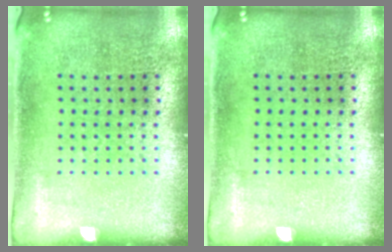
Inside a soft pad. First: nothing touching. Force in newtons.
{"total": 0.0}